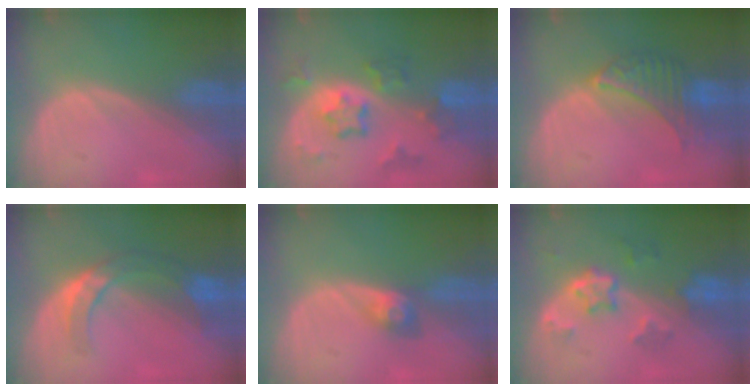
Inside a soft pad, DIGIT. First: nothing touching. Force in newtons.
{"total": 7.7, "press": 6.8, "slide": 3.7}
{"total": 6.5, "press": 6.5, "slide": 0.6}
{"total": 7.3, "press": 6.5, "slide": 3.3}
{"total": 3.0, "press": 2.6, "slide": 1.5}
{"total": 6.1, "press": 5.5, "slide": 2.7}